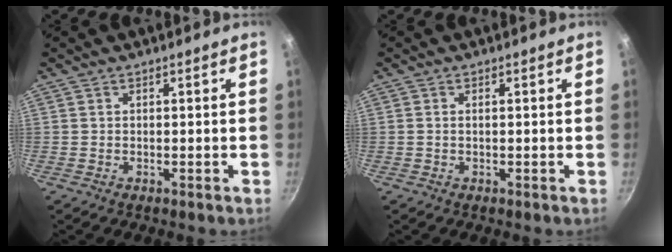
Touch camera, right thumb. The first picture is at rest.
{"total": 0.6, "force": [0.0, 0.2, 0.6], "torque": [-0.014, 0.002, -0.001]}